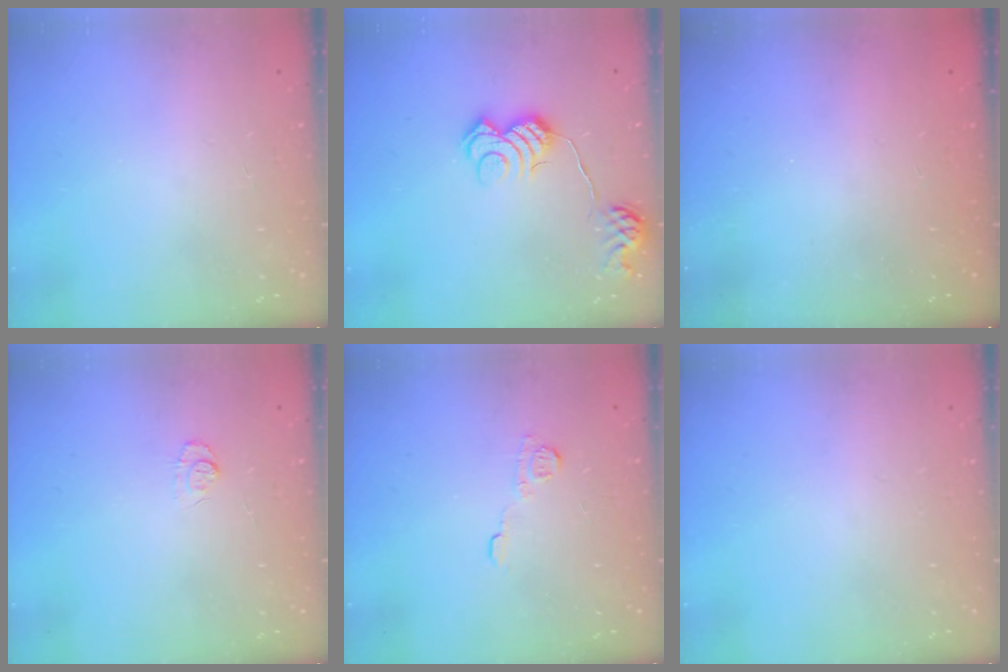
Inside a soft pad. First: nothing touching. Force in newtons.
{"total": 11.2, "press": 11.2, "slide": 0.1}
{"total": 2.3, "press": 2.2, "slide": 0.7}
{"total": 4.9, "press": 4.9, "slide": 0.6}
{"total": 5.9, "press": 5.8, "slide": 0.4}
{"total": 0.0}